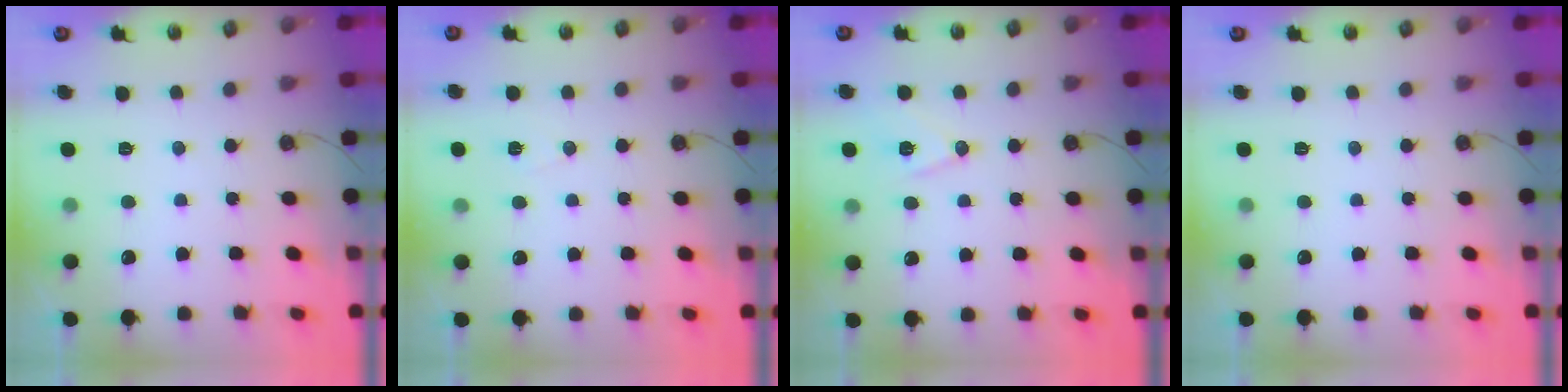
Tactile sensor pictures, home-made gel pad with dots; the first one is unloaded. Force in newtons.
{"total": 4.5, "press": 3.4, "slide": 2.9}
{"total": 10.0, "press": 9.3, "slide": 3.7}
{"total": 0.0}